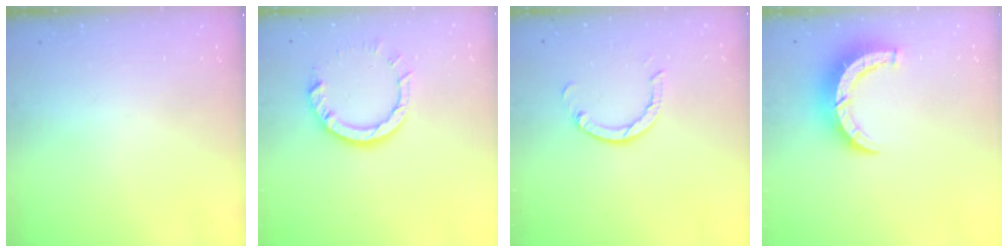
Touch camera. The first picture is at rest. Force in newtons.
{"total": 9.3, "press": 9.3, "slide": 1.0}
{"total": 3.6, "press": 3.6, "slide": 0.2}
{"total": 8.3, "press": 8.3, "slide": 0.6}